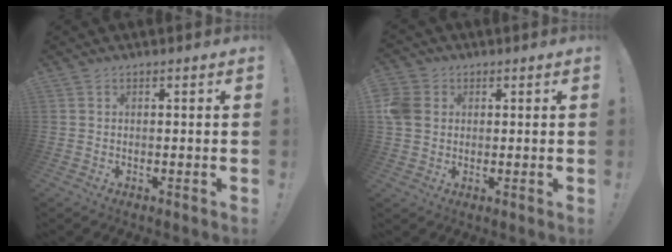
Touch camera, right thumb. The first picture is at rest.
{"total": 7.5, "force": [1.0, 6.4, 3.8], "torque": [-0.086, 0.011, 0.023]}